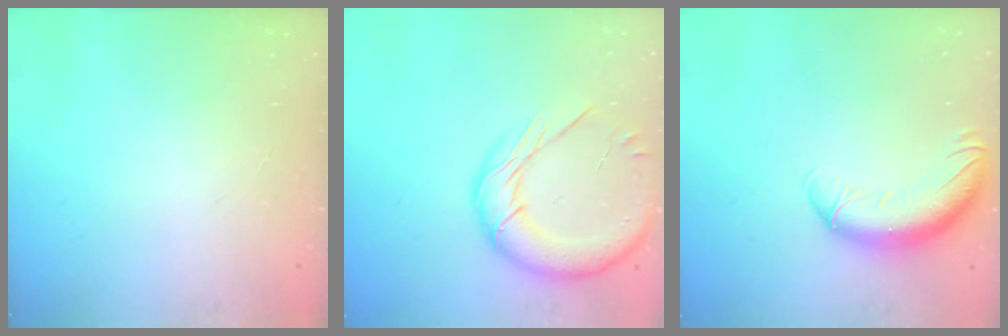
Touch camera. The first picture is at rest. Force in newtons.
{"total": 16.6, "press": 16.4, "slide": 2.3}
{"total": 12.8, "press": 12.4, "slide": 3.1}